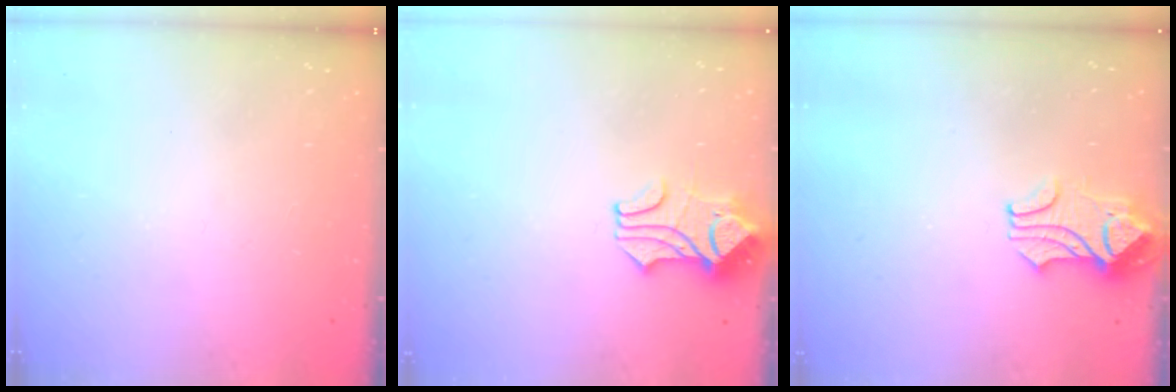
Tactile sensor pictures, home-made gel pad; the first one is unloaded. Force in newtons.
{"total": 1.7, "press": 1.4, "slide": 1.0}
{"total": 2.3, "press": 2.2, "slide": 0.7}